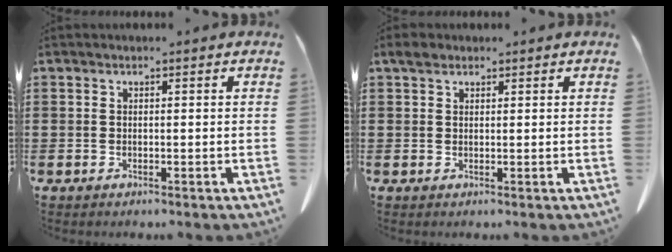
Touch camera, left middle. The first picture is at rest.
{"total": 1.8, "force": [1.2, 1.0, 0.8], "torque": [-0.020, 0.006, 0.024]}